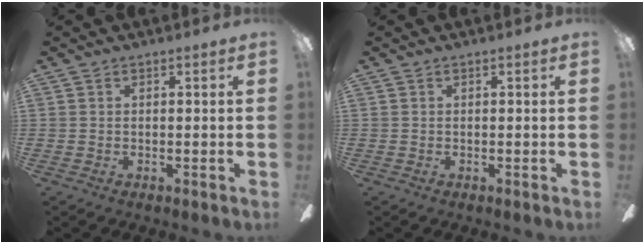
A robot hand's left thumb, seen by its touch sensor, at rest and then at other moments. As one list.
[{"total": 0.0}]